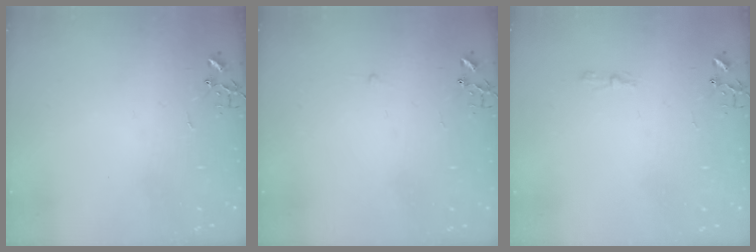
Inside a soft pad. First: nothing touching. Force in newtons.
{"total": 2.3, "press": 2.3, "slide": 0.3}
{"total": 3.9, "press": 3.9, "slide": 0.5}